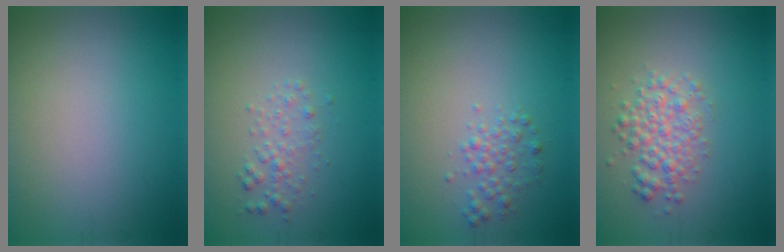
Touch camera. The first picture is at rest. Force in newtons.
{"total": 1.5, "press": 1.5, "slide": 0.0}
{"total": 1.7, "press": 1.7, "slide": 0.0}
{"total": 3.1, "press": 3.1, "slide": 0.2}